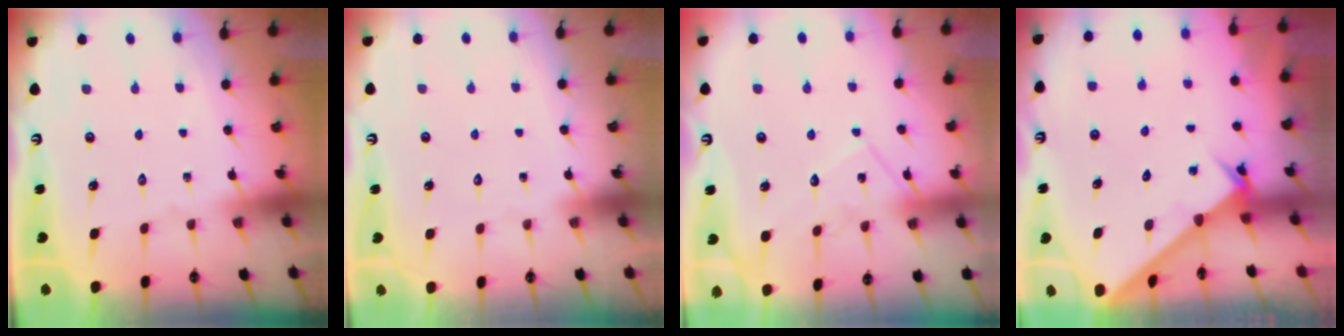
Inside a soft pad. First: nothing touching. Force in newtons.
{"total": 1.5, "press": 1.5, "slide": 0.1}
{"total": 10.4, "press": 10.4, "slide": 0.7}
{"total": 1.8, "press": 1.8, "slide": 0.2}